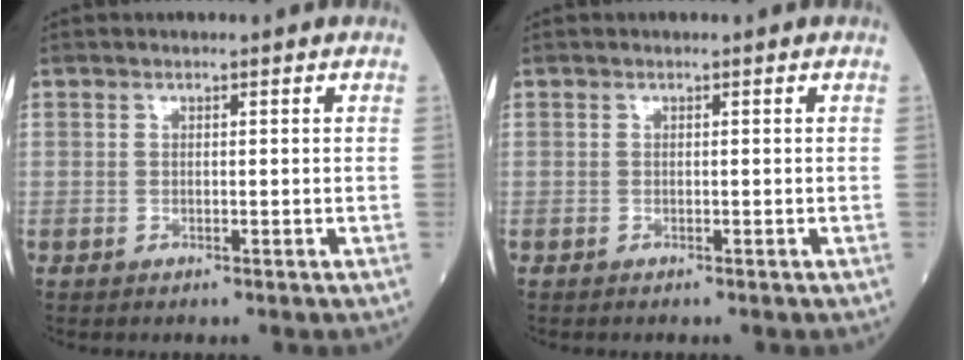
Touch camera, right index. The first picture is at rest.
{"total": 0.0}